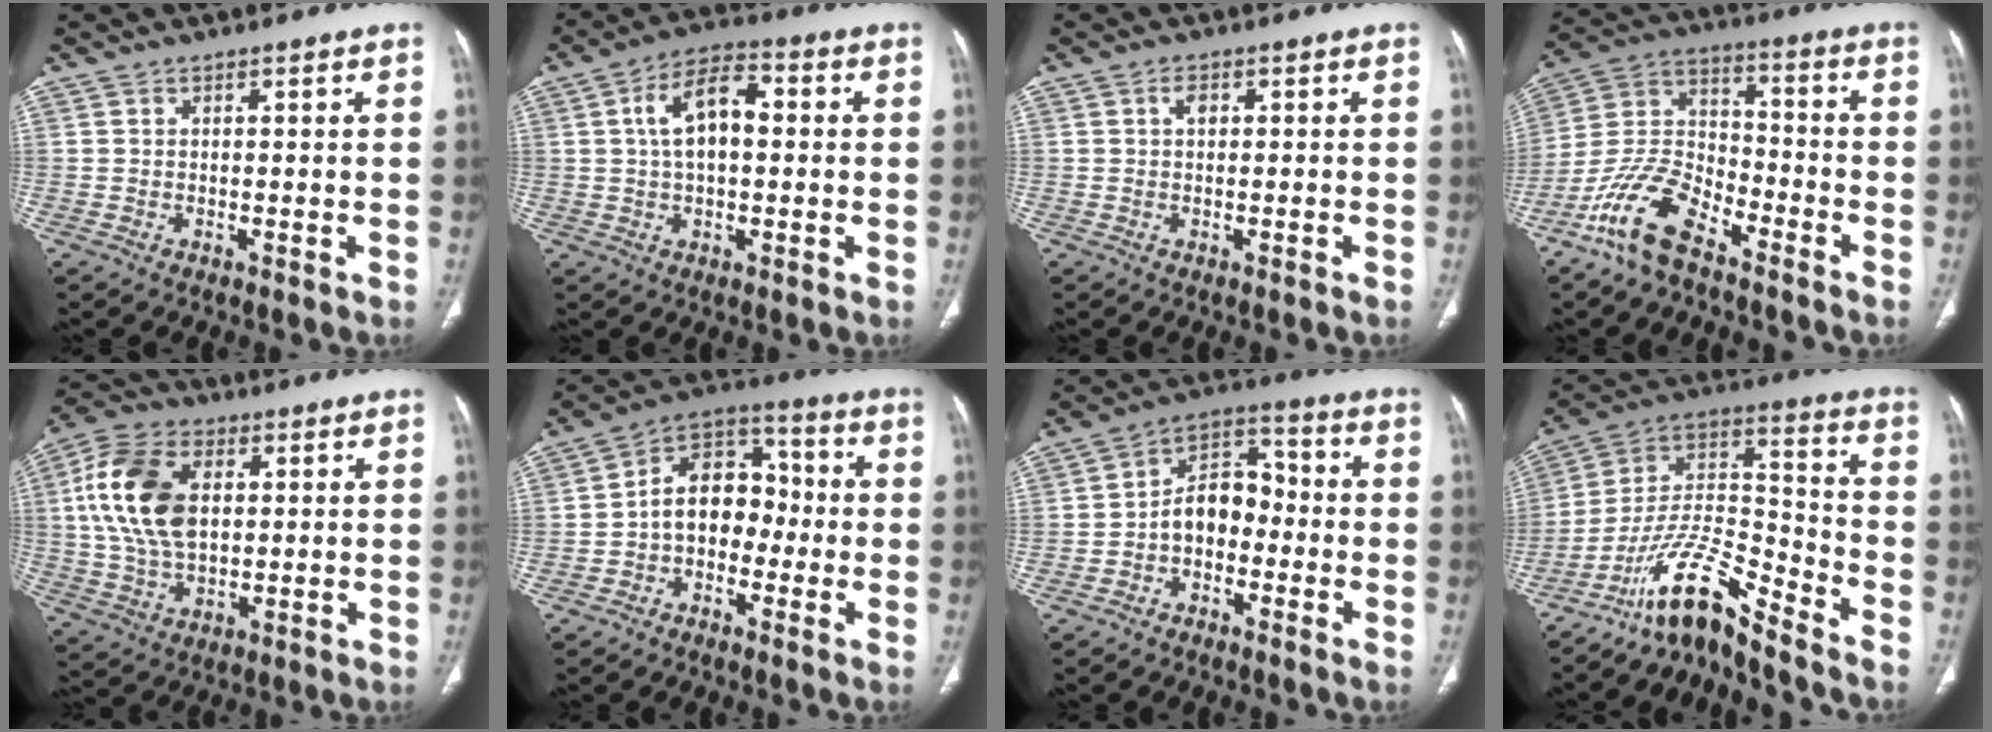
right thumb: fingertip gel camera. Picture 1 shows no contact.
{"total": 10.0, "force": [1.3, 5.4, 8.3], "torque": [-0.139, 0.024, 0.017]}
{"total": 1.4, "force": [0.2, 0.9, 1.1], "torque": [-0.019, 0.003, 0.000]}
{"total": 12.8, "force": [-8.9, 5.5, 7.3], "torque": [-0.147, 0.060, -0.181]}
{"total": 16.0, "force": [2.7, 10.1, 12.1], "torque": [-0.232, 0.006, 0.048]}
{"total": 10.9, "force": [-1.8, 8.0, 7.3], "torque": [-0.083, 0.043, -0.047]}
{"total": 8.9, "force": [-2.2, 6.2, 5.9], "torque": [-0.073, 0.044, -0.052]}
{"total": 13.1, "force": [-11.2, 2.0, 6.4], "torque": [-0.132, 0.104, -0.212]}